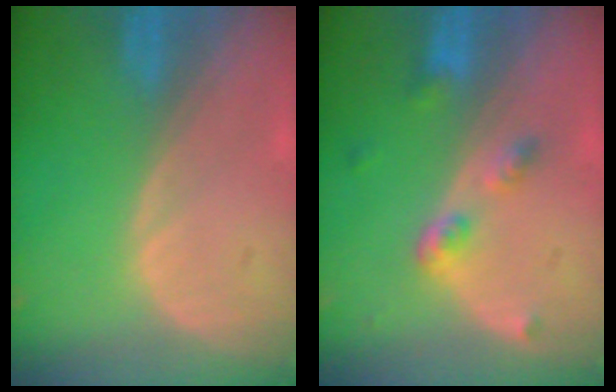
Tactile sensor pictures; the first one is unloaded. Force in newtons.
{"total": 4.3, "press": 3.9, "slide": 1.8}